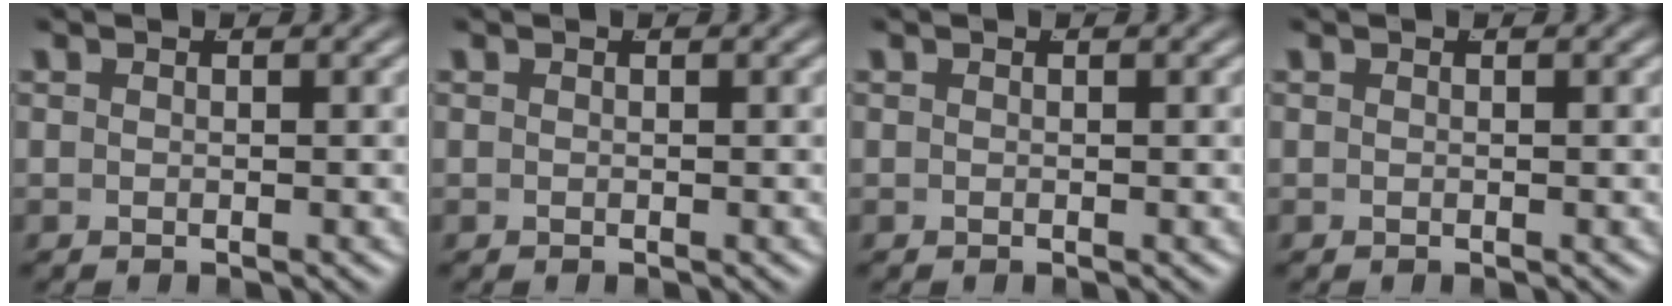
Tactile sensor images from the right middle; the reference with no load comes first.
{"total": 0.0}
{"total": 0.0}
{"total": 0.0}